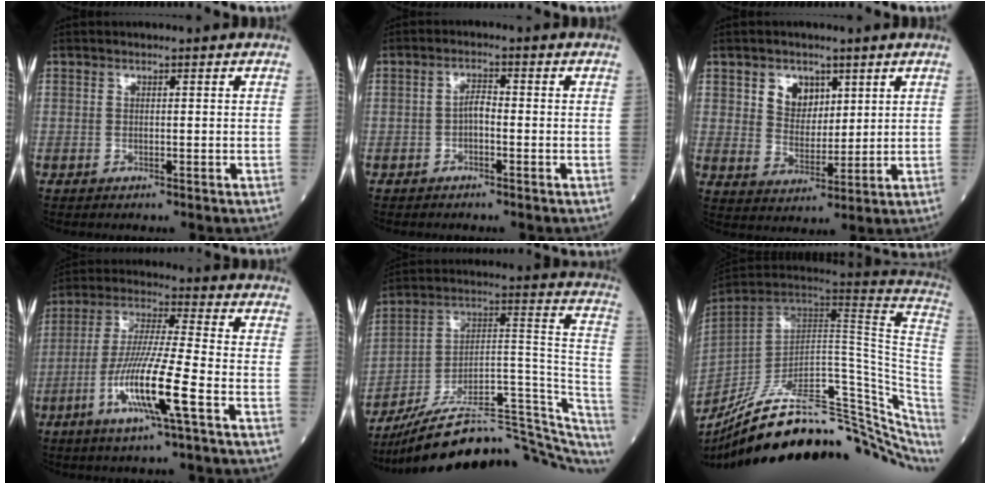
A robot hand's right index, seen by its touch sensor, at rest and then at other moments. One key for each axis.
{"total": 2.1, "fx": -0.7, "fy": 0.8, "fz": 1.9, "tx": -0.029, "ty": 0.005, "tz": -0.014}
{"total": 5.7, "fx": 2.8, "fy": 4.1, "fz": 2.7, "tx": -0.047, "ty": 0.007, "tz": 0.054}
{"total": 12.3, "fx": -4.8, "fy": -0.2, "fz": 11.3, "tx": -0.226, "ty": -0.012, "tz": -0.092}
{"total": 25.8, "fx": -20.5, "fy": 4.6, "fz": 15.0, "tx": -0.158, "ty": 0.038, "tz": -0.306}
{"total": 29.1, "fx": -20.9, "fy": 6.5, "fz": 19.2, "tx": -0.183, "ty": 0.001, "tz": -0.302}